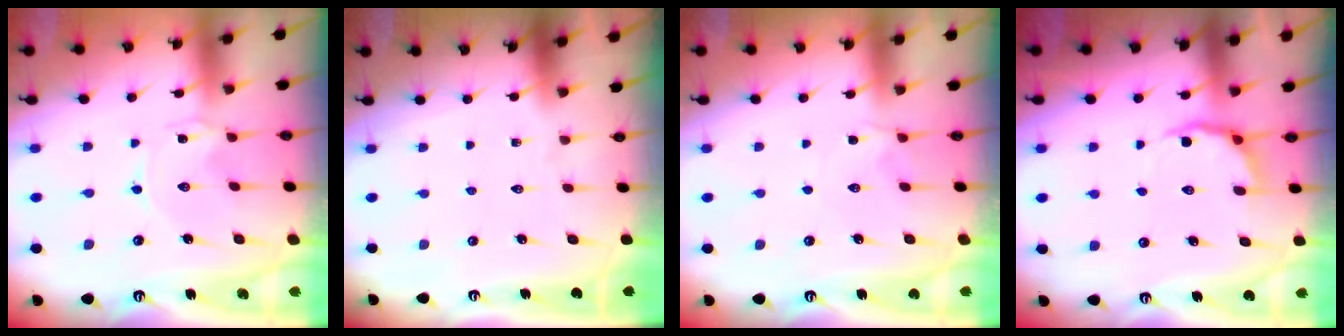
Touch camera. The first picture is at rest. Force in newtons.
{"total": 0.0}
{"total": 2.7, "press": 2.6, "slide": 0.6}
{"total": 3.6, "press": 2.7, "slide": 2.3}